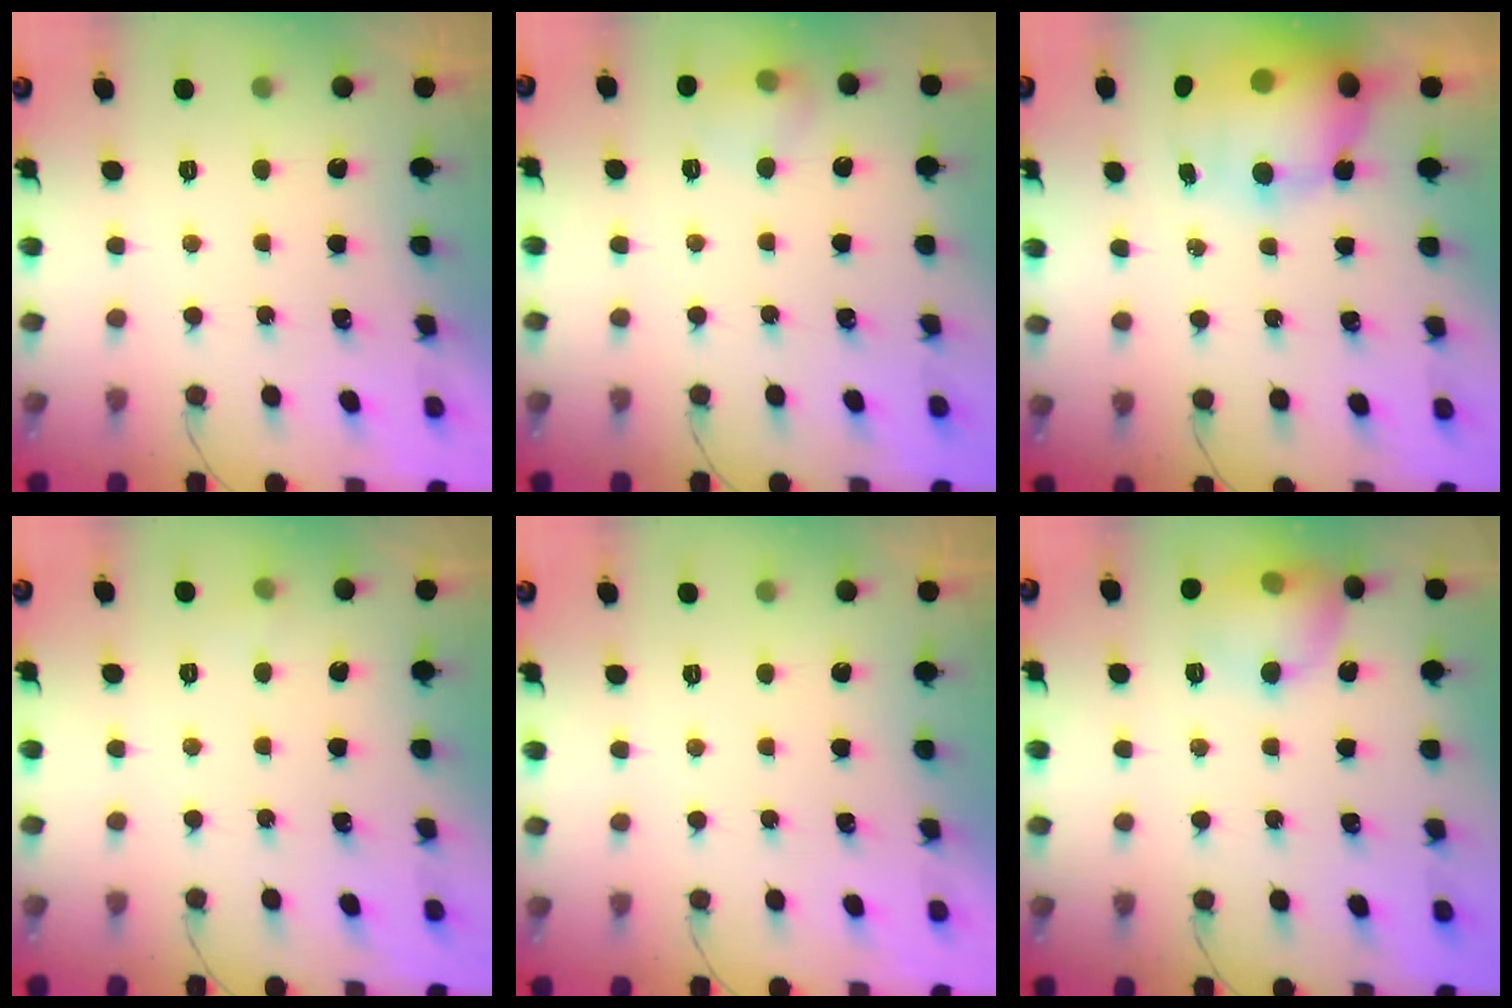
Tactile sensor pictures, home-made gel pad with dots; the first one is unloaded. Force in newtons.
{"total": 7.6, "press": 7.6, "slide": 0.9}
{"total": 15.2, "press": 14.8, "slide": 3.7}
{"total": 3.4, "press": 3.2, "slide": 1.2}
{"total": 0.0}
{"total": 12.2, "press": 12.0, "slide": 1.9}